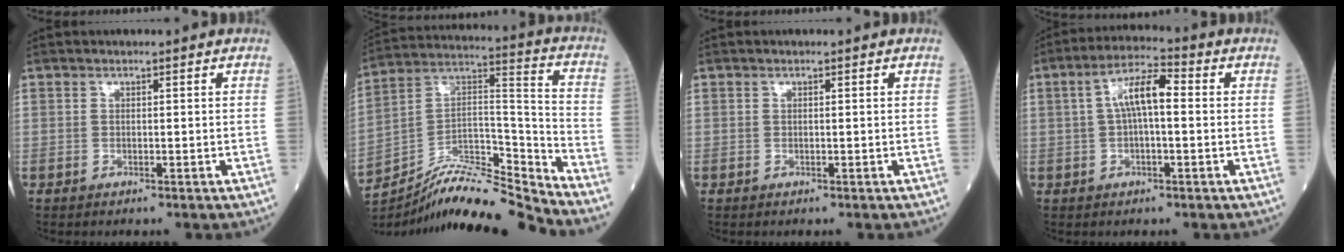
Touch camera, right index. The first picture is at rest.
{"total": 15.2, "force": [-14.7, -0.1, 3.9], "torque": [-0.060, 0.054, -0.266]}
{"total": 0.0}
{"total": 7.0, "force": [0.8, 1.9, 6.7], "torque": [-0.126, 0.026, 0.012]}